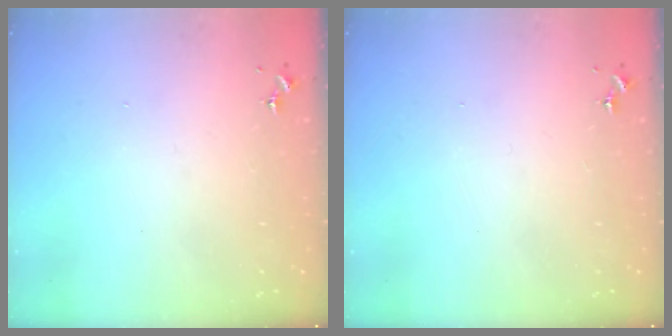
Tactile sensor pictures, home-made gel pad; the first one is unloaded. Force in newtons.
{"total": 0.0}